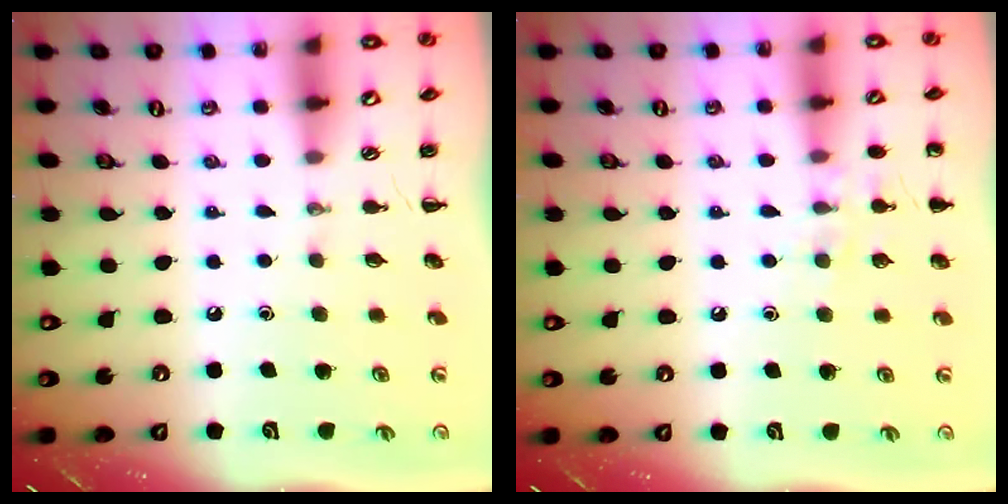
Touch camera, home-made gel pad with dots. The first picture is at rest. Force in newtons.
{"total": 7.3, "press": 7.2, "slide": 1.5}